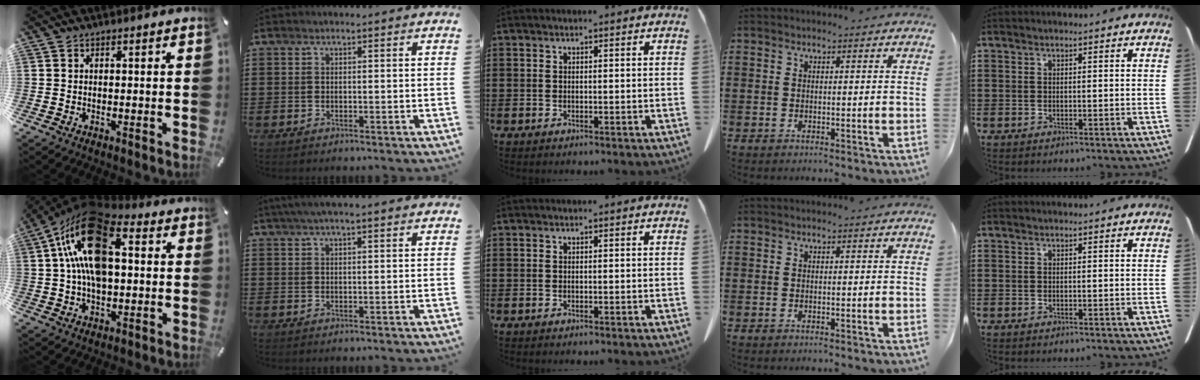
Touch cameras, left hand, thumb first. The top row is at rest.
{"thumb": {"total": 18.8, "force": [4.9, 11.2, 14.4], "torque": [-0.283, -0.005, 0.083]}, "index": {"total": 2.9, "force": [1.8, 0.1, 2.2], "torque": [-0.047, 0.005, 0.033]}}